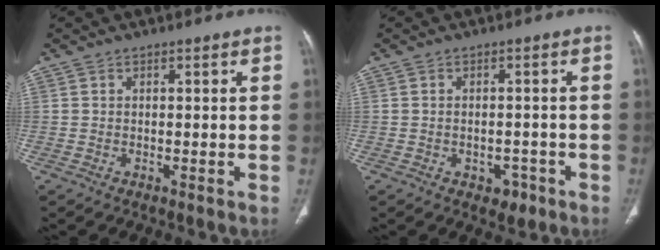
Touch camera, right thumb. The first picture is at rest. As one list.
[{"total": 3.4, "force": [-1.8, 2.3, 1.8], "torque": [-0.007, 0.014, -0.017]}]